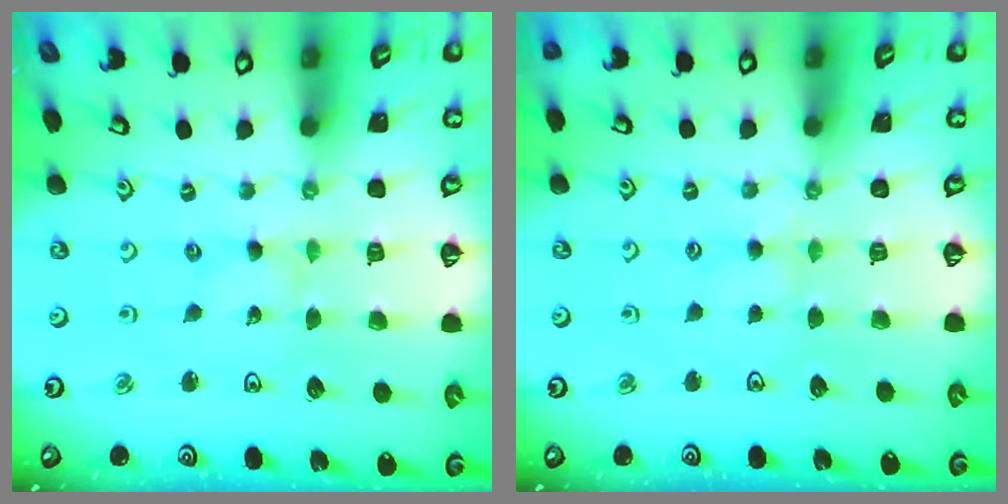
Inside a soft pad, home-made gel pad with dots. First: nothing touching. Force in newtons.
{"total": 1.8, "press": 1.8, "slide": 0.4}